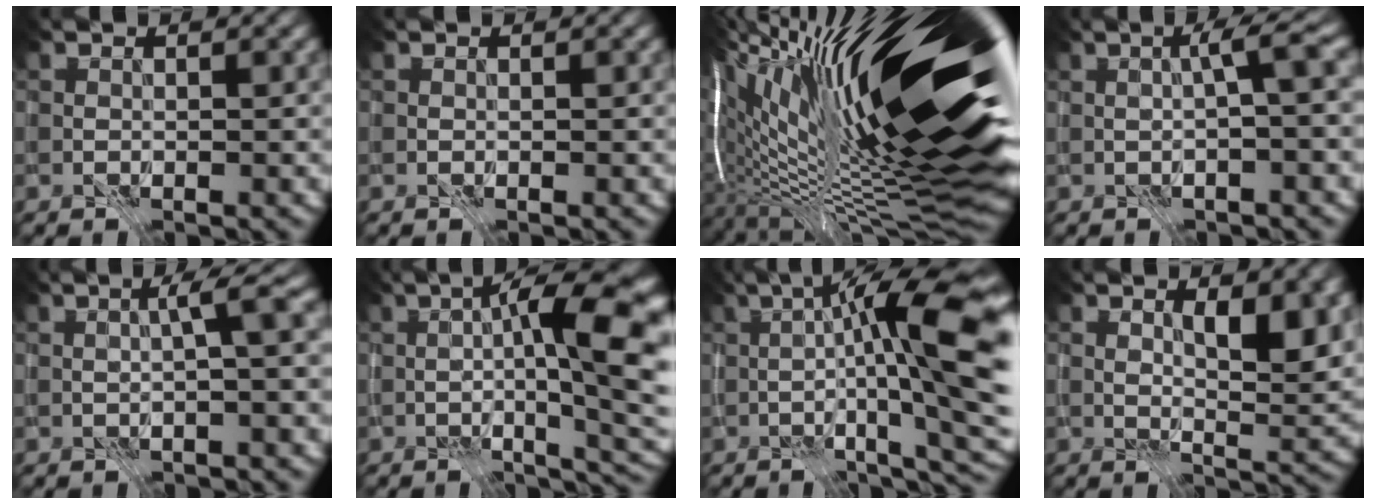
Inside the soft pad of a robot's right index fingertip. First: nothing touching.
{"total": 0.0}
{"total": 21.6, "force": [6.0, 5.3, 20.1], "torque": [-0.326, 0.017, 0.097]}
{"total": 2.6, "force": [-0.1, -0.2, 2.6], "torque": [-0.041, 0.015, -0.005]}
{"total": 2.3, "force": [0.0, -0.2, 2.2], "torque": [-0.036, 0.013, -0.003]}
{"total": 11.4, "force": [-0.7, 3.0, 11.0], "torque": [-0.143, 0.012, -0.009]}
{"total": 12.9, "force": [-0.7, 2.3, 12.7], "torque": [-0.167, 0.030, -0.010]}
{"total": 4.7, "force": [1.8, 1.4, 4.1], "torque": [-0.068, -0.004, 0.034]}